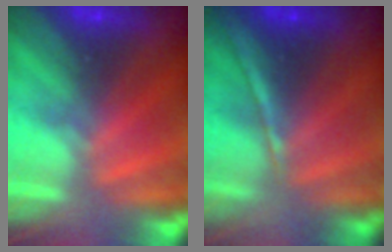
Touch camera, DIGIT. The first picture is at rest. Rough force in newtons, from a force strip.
{"total": 1.3}